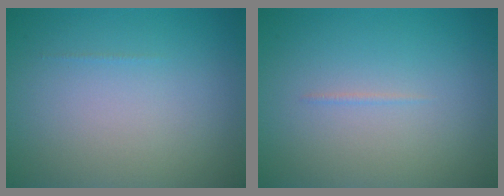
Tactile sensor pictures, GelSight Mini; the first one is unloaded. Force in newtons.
{"total": 0.7, "press": 0.7, "slide": 0.2}